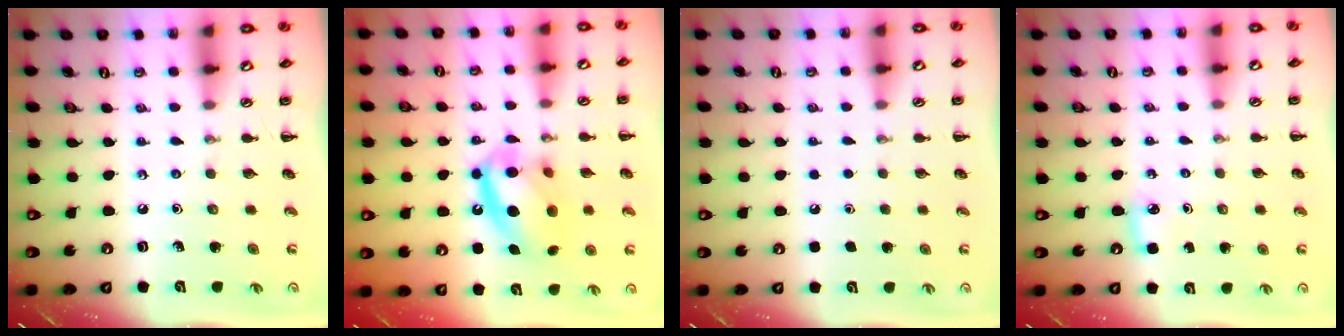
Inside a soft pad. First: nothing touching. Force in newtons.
{"total": 16.3, "press": 16.1, "slide": 2.6}
{"total": 1.6, "press": 1.6, "slide": 0.1}
{"total": 3.9, "press": 3.7, "slide": 1.2}